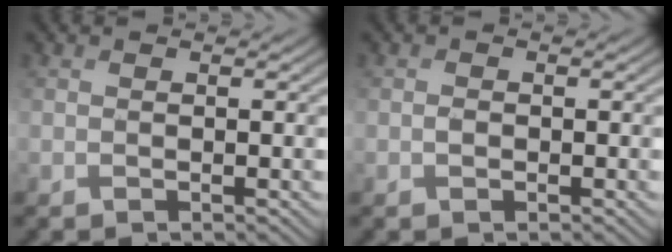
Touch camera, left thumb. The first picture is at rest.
{"total": 0.8, "force": [-0.5, 0.6, 0.3], "torque": [-0.005, -0.003, -0.009]}